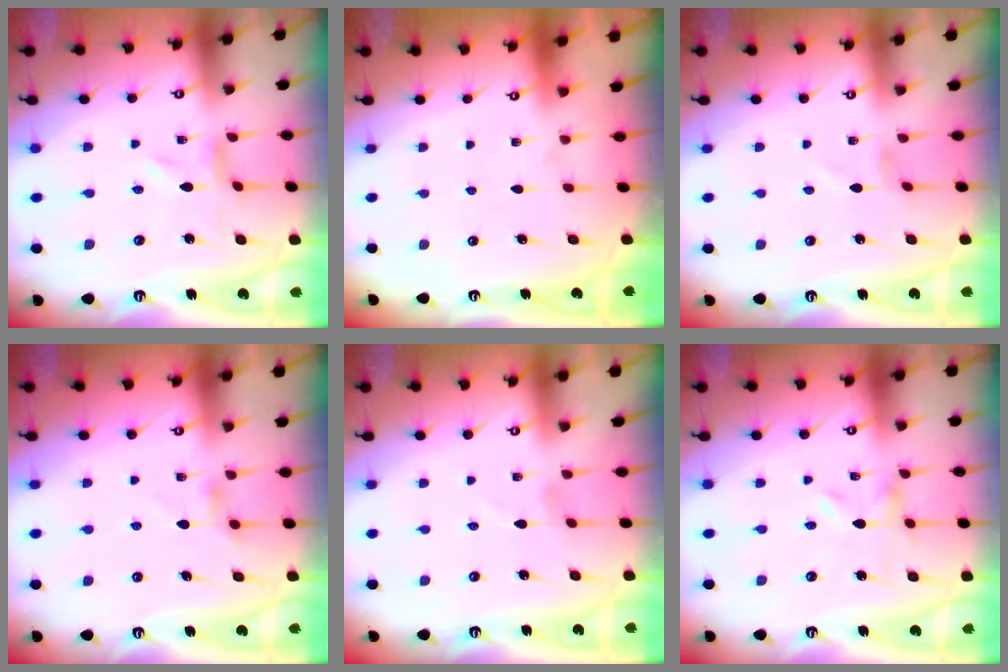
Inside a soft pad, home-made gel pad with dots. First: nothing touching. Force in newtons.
{"total": 1.6, "press": 1.6, "slide": 0.1}
{"total": 0.0}
{"total": 2.8, "press": 2.7, "slide": 0.5}
{"total": 1.0, "press": 1.0, "slide": 0.1}
{"total": 0.0}